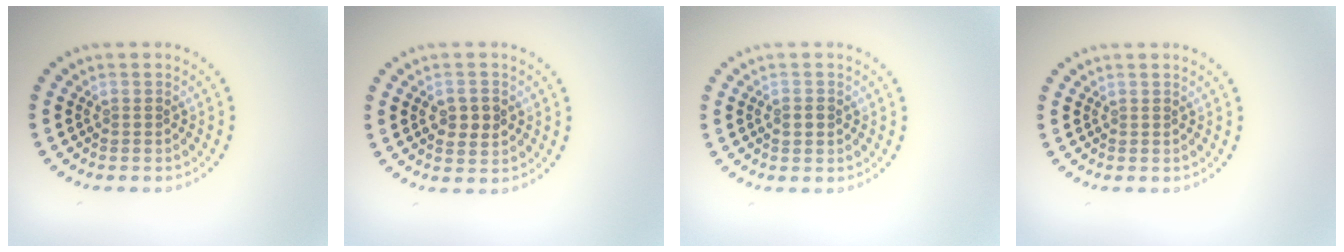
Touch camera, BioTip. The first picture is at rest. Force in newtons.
{"total": 2.5, "press": 2.5, "slide": 0.0}
{"total": 1.7, "press": 1.7, "slide": 0.0}
{"total": 0.0}